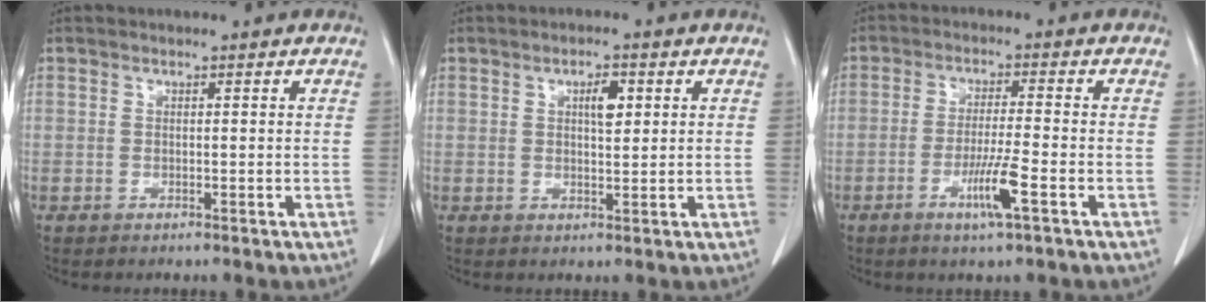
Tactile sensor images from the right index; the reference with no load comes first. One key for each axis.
{"total": 3.3, "fx": 1.1, "fy": 1.1, "fz": 2.9, "tx": -0.047, "ty": 0.002, "tz": 0.018}
{"total": 6.0, "fx": -2.7, "fy": -0.4, "fz": 5.4, "tx": -0.100, "ty": -0.012, "tz": -0.050}